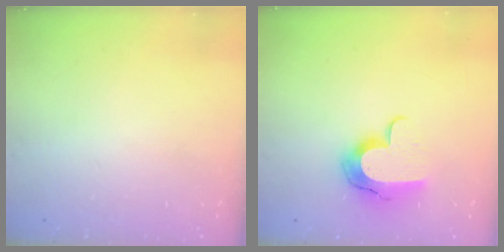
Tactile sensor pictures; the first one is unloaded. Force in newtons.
{"total": 10.8, "press": 10.7, "slide": 0.7}